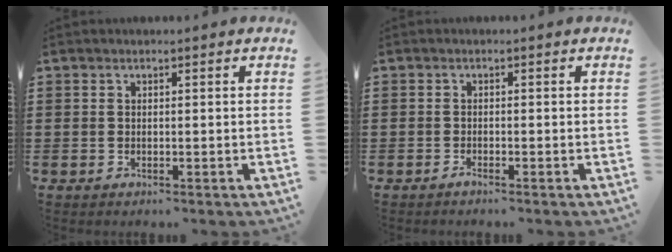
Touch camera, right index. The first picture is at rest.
{"total": 0.6, "force": [-0.6, 0.1, 0.2], "torque": [-0.006, -0.002, -0.011]}